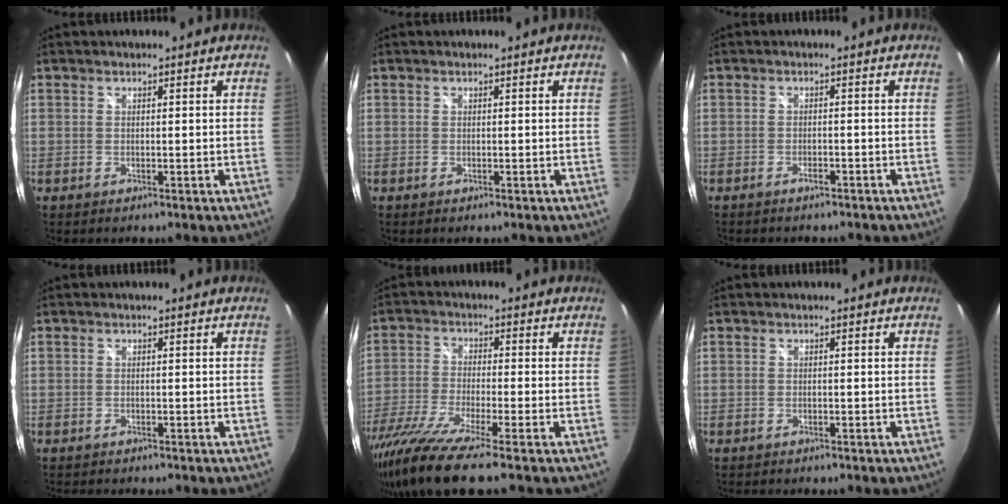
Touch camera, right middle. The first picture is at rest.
{"total": 0.0}
{"total": 2.3, "force": [-2.0, 0.8, 0.8], "torque": [-0.023, -0.003, -0.031]}
{"total": 2.2, "force": [-2.0, 0.5, 0.6], "torque": [-0.016, -0.006, -0.031]}
{"total": 13.0, "force": [-10.3, -0.5, 8.0], "torque": [-0.175, -0.044, -0.190]}
{"total": 1.5, "force": [-1.4, 0.4, 0.3], "torque": [-0.011, -0.004, -0.022]}